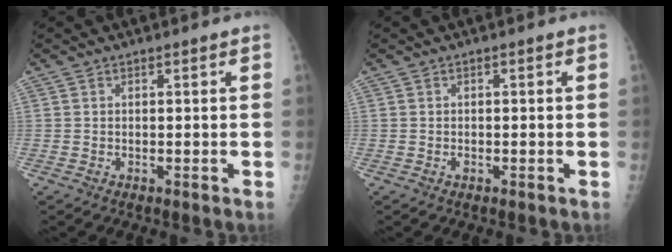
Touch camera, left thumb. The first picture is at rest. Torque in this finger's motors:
{"motor_torque": [-0.11, 0.14, 0.28, 0.03, 0.00]}